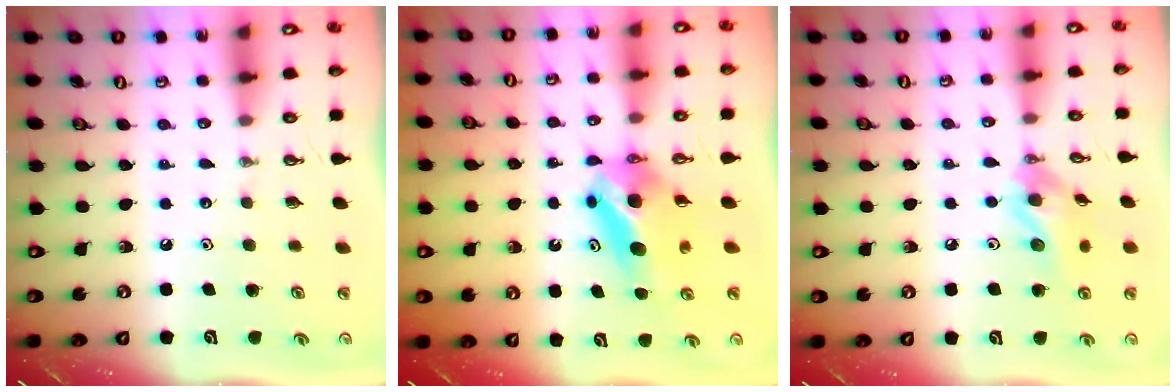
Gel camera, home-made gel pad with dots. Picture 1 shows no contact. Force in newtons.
{"total": 8.1, "press": 6.0, "slide": 5.4}
{"total": 11.9, "press": 11.9, "slide": 1.4}